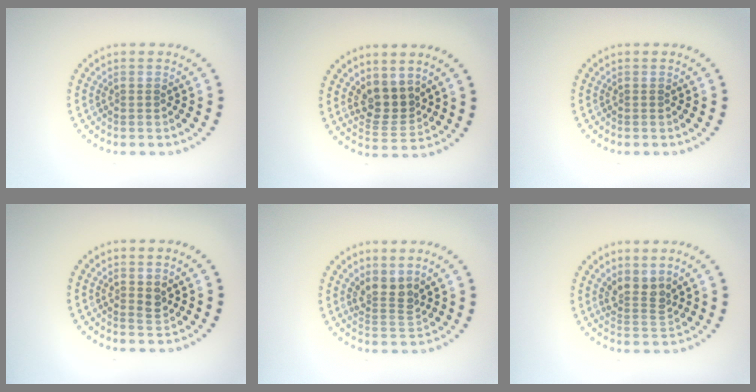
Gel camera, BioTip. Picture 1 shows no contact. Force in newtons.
{"total": 3.1, "press": 2.6, "slide": 1.7}
{"total": 0.0}
{"total": 1.0, "press": 1.0, "slide": 0.3}
{"total": 2.6, "press": 1.9, "slide": 1.9}
{"total": 2.6, "press": 2.0, "slide": 1.7}